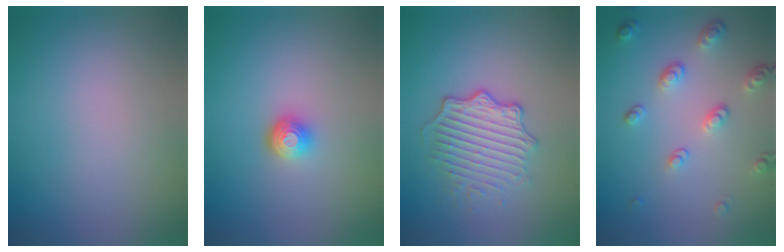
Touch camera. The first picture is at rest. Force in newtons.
{"total": 1.9, "press": 1.4, "slide": 1.3}
{"total": 4.9, "press": 3.3, "slide": 3.6}
{"total": 3.3, "press": 2.5, "slide": 2.1}